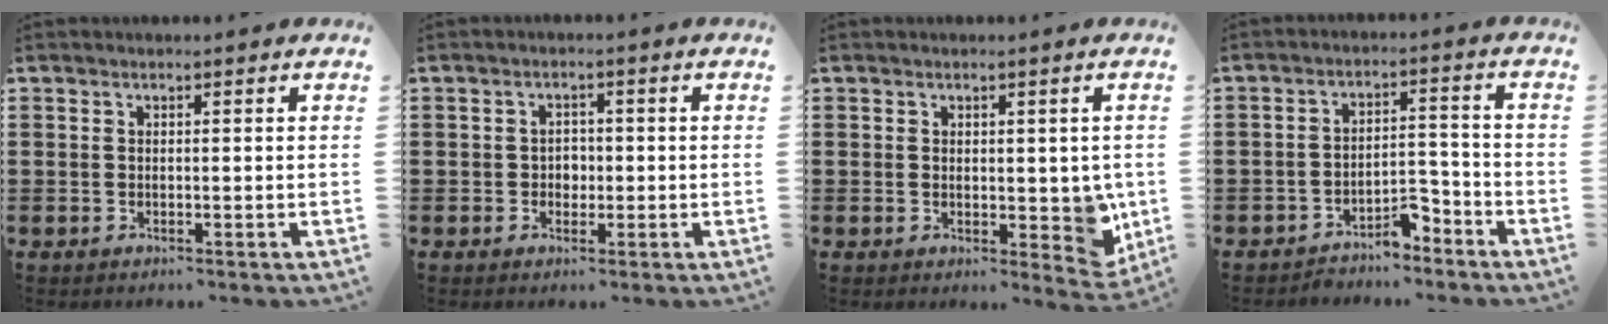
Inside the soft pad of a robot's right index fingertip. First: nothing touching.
{"total": 1.9, "force": [-0.3, 1.7, 0.9], "torque": [-0.021, 0.007, -0.009]}
{"total": 4.8, "force": [0.6, 3.0, 3.6], "torque": [-0.035, -0.002, 0.009]}
{"total": 4.6, "force": [-4.1, 1.2, 1.4], "torque": [-0.026, 0.013, -0.082]}